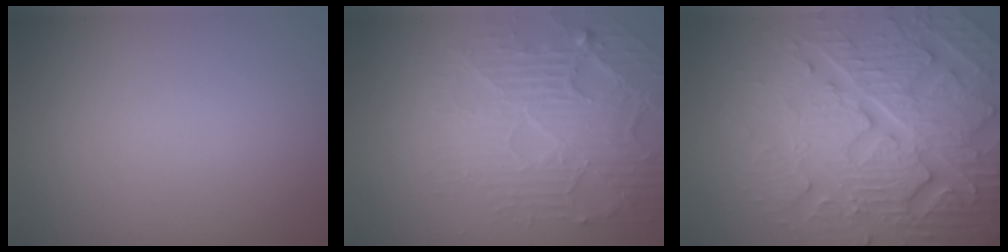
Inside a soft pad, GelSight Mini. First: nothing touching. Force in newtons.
{"total": 5.3, "press": 4.4, "slide": 3.0}
{"total": 7.8, "press": 7.6, "slide": 2.0}